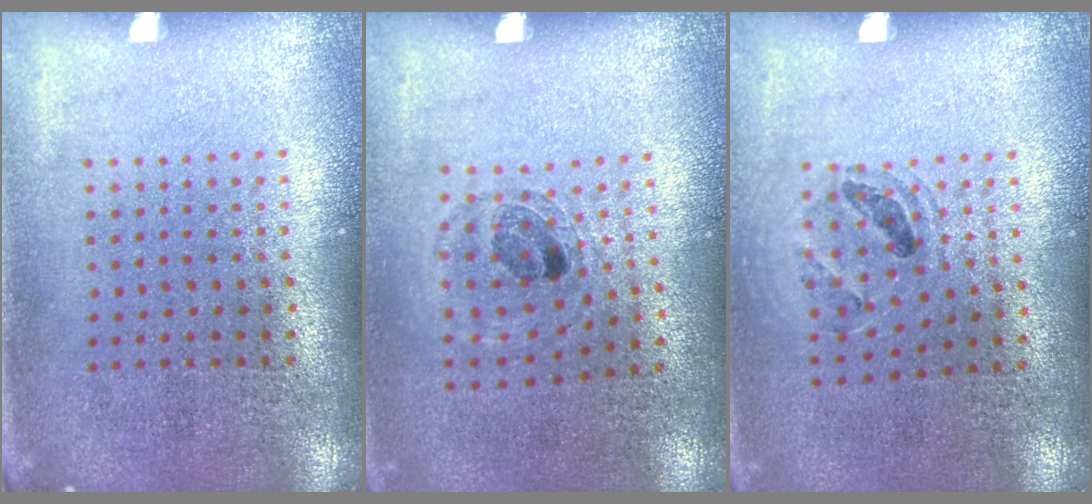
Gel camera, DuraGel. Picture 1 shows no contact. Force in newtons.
{"total": 0.9, "press": 0.9, "slide": 0.2}
{"total": 1.0, "press": 1.0, "slide": 0.1}